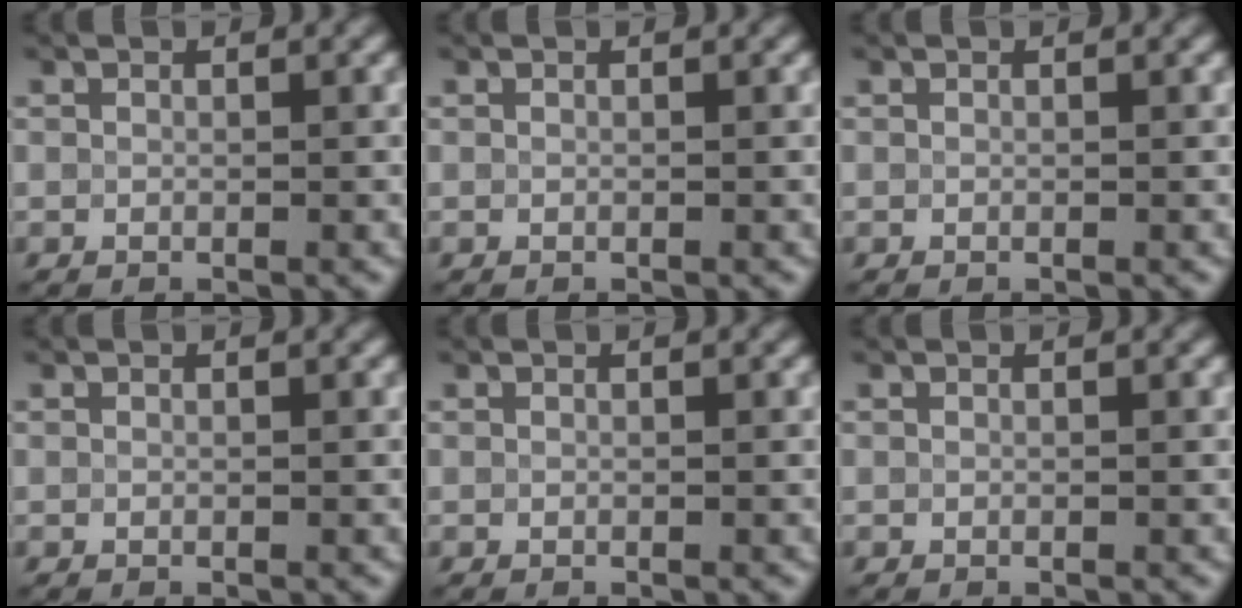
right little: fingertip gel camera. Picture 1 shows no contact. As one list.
[{"total": 0.0}, {"total": 0.0}, {"total": 0.0}, {"total": 0.0}, {"total": 0.0}]